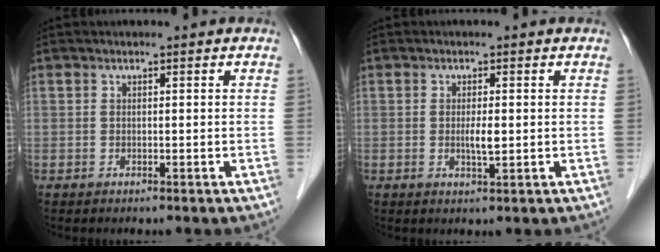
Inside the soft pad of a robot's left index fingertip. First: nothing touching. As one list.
[{"total": 2.1, "force": [0.0, 0.4, 2.1], "torque": [-0.042, -0.002, 0.001]}]